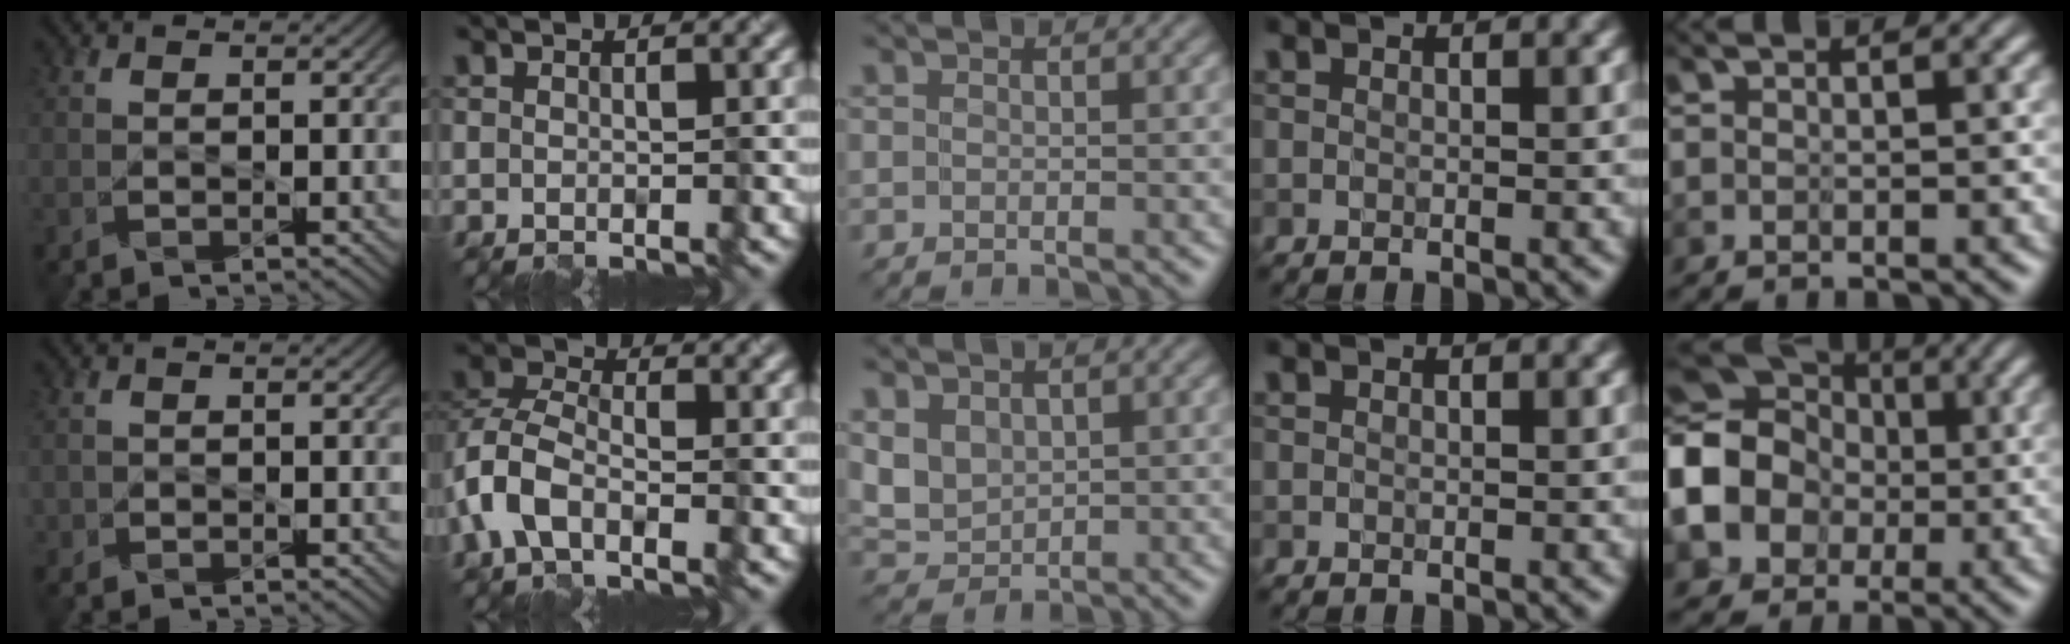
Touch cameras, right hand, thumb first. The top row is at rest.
{"thumb": {"total": 0.7, "force": [-0.2, 0.7, 0.0], "torque": [0.003, -0.006, -0.006]}, "index": {"total": 4.7, "force": [-2.2, 2.7, 3.3], "torque": [-0.074, 0.003, -0.054]}, "middle": {"total": 2.6, "force": [1.2, 2.0, 1.2], "torque": [-0.033, -0.002, 0.028]}, "little": {"total": 10.5, "force": [-0.5, 8.9, 5.5], "torque": [-0.135, -0.017, -0.036]}}